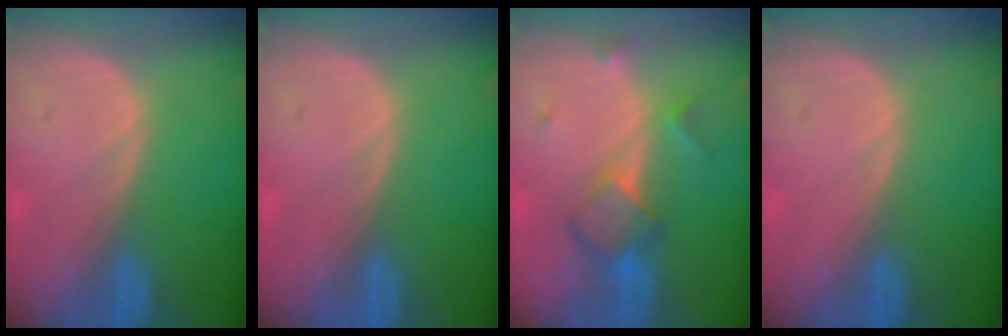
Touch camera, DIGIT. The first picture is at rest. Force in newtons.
{"total": 0.0}
{"total": 5.9, "press": 5.2, "slide": 2.9}
{"total": 0.0}